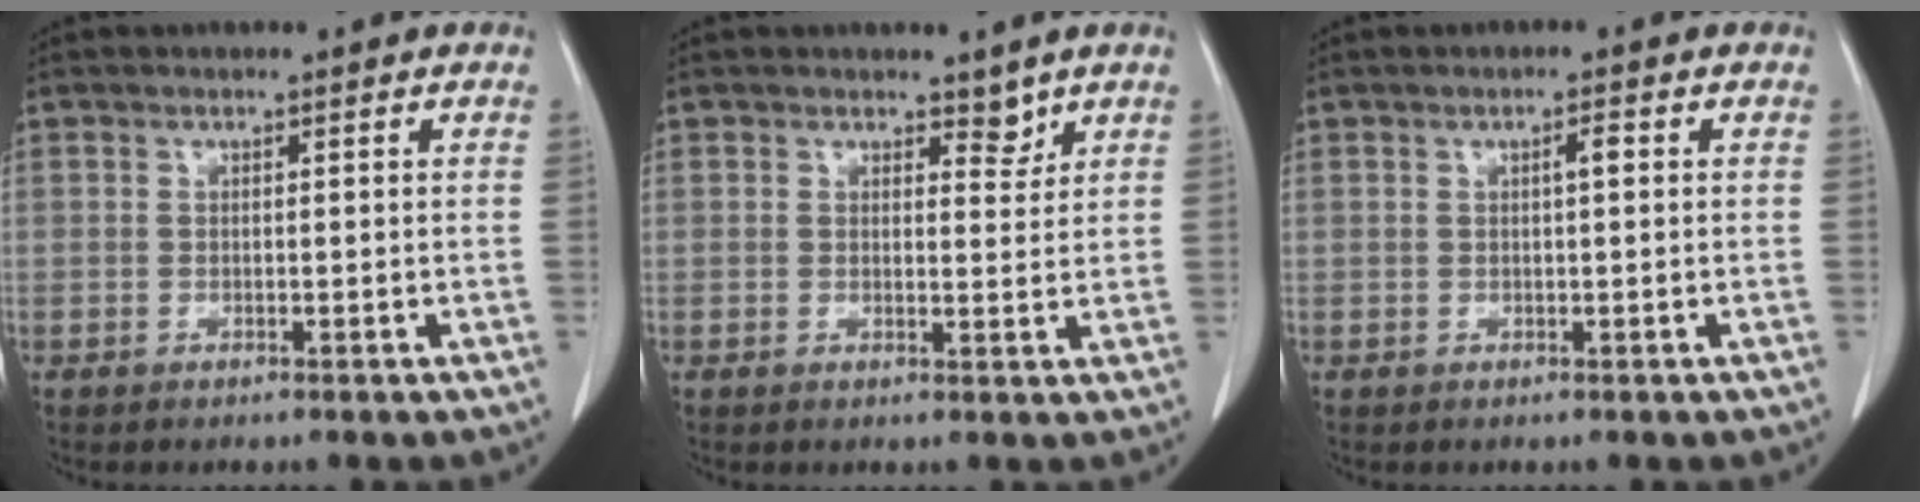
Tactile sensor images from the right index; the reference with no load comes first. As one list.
[{"total": 2.0, "force": [1.5, 1.0, 0.8], "torque": [-0.003, -0.003, 0.019]}, {"total": 1.4, "force": [0.2, 0.2, 1.4], "torque": [-0.021, 0.005, 0.002]}]